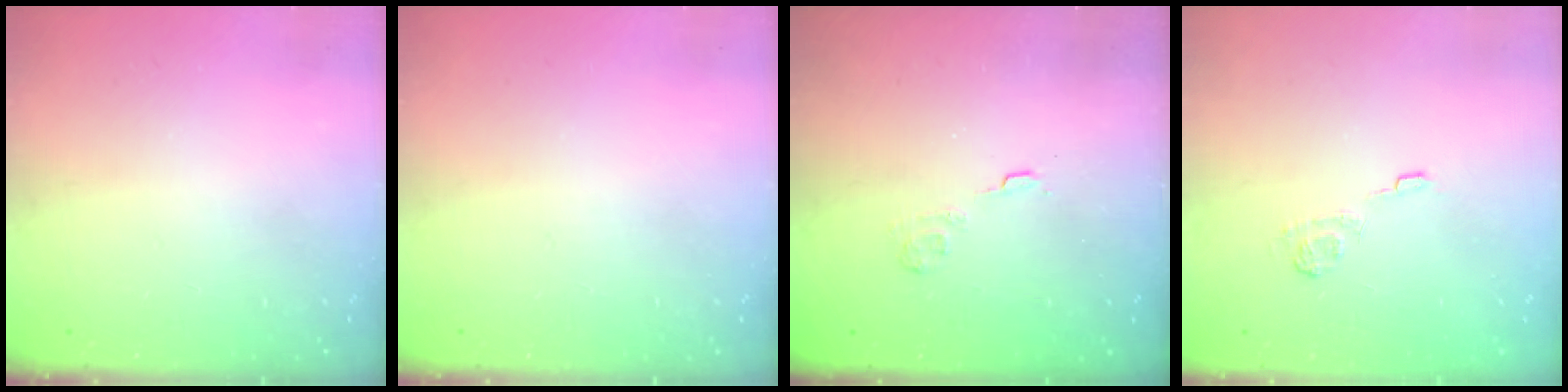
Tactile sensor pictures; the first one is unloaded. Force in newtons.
{"total": 0.0}
{"total": 2.7, "press": 2.3, "slide": 1.4}
{"total": 8.5, "press": 8.4, "slide": 1.5}